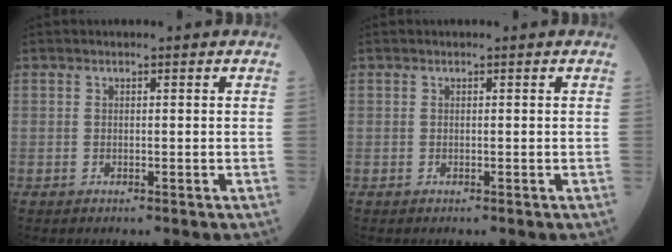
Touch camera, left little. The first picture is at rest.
{"total": 0.0}